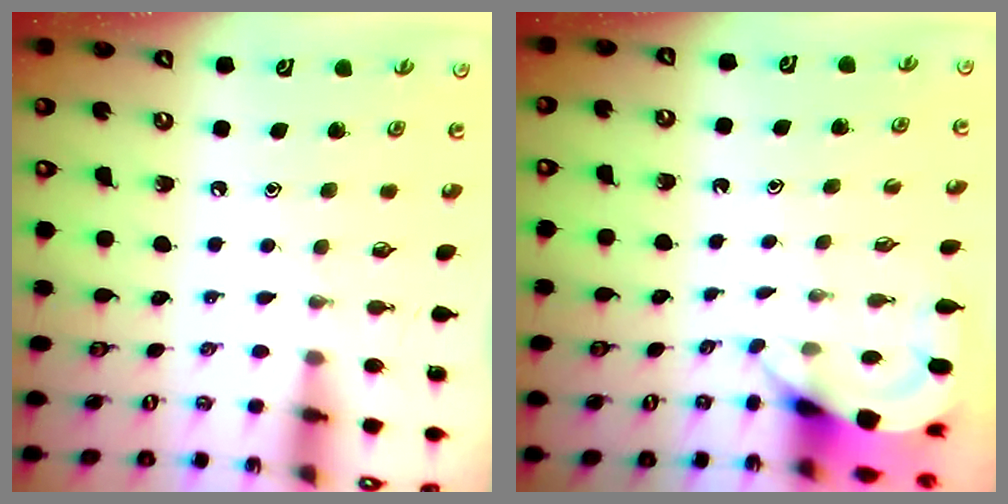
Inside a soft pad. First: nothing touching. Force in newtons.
{"total": 3.9, "press": 3.9, "slide": 0.3}